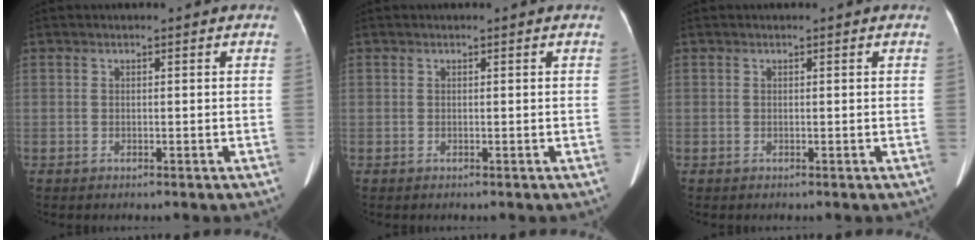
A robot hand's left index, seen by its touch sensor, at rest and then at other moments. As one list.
[{"total": 0.0}, {"total": 0.0}]